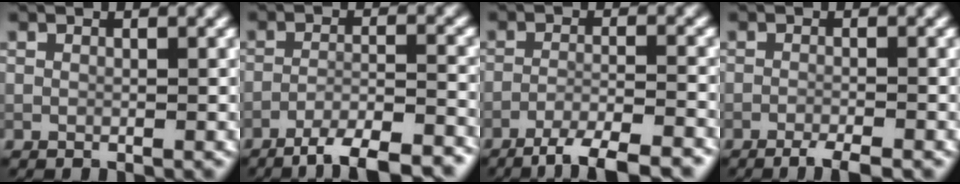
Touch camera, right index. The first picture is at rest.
{"total": 7.1, "force": [-5.7, 1.3, 4.1], "torque": [-0.056, 0.000, -0.089]}
{"total": 5.6, "force": [-4.4, 0.8, 3.4], "torque": [-0.052, 0.001, -0.078]}
{"total": 2.6, "force": [-1.9, 0.4, 1.8], "torque": [-0.023, -0.002, -0.039]}